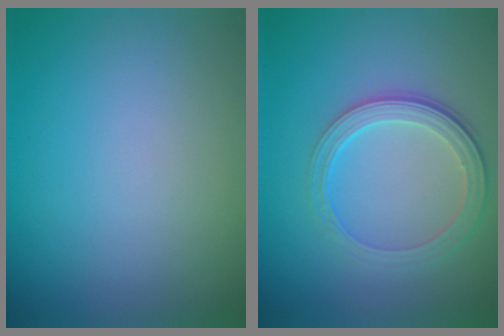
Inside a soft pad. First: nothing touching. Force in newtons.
{"total": 3.7, "press": 2.9, "slide": 2.4}